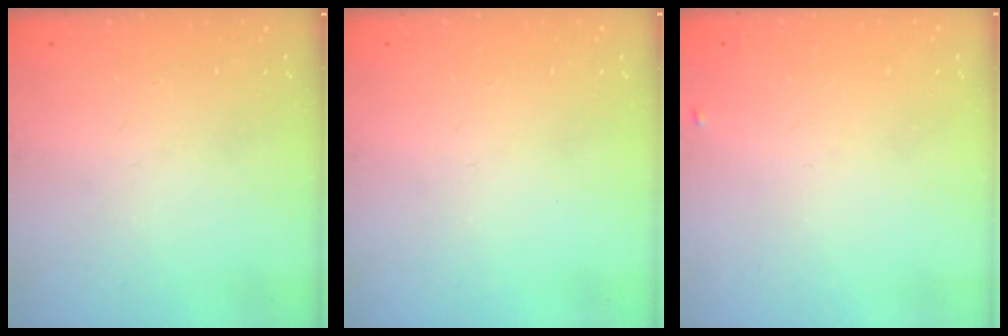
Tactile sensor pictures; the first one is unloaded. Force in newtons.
{"total": 0.0}
{"total": 3.9, "press": 3.9, "slide": 0.5}